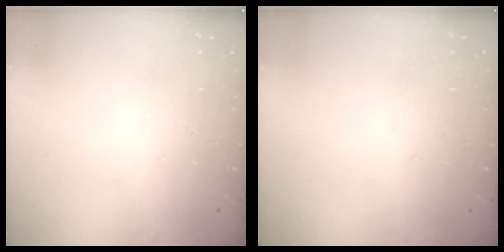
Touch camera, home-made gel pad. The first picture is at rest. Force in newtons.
{"total": 0.0}